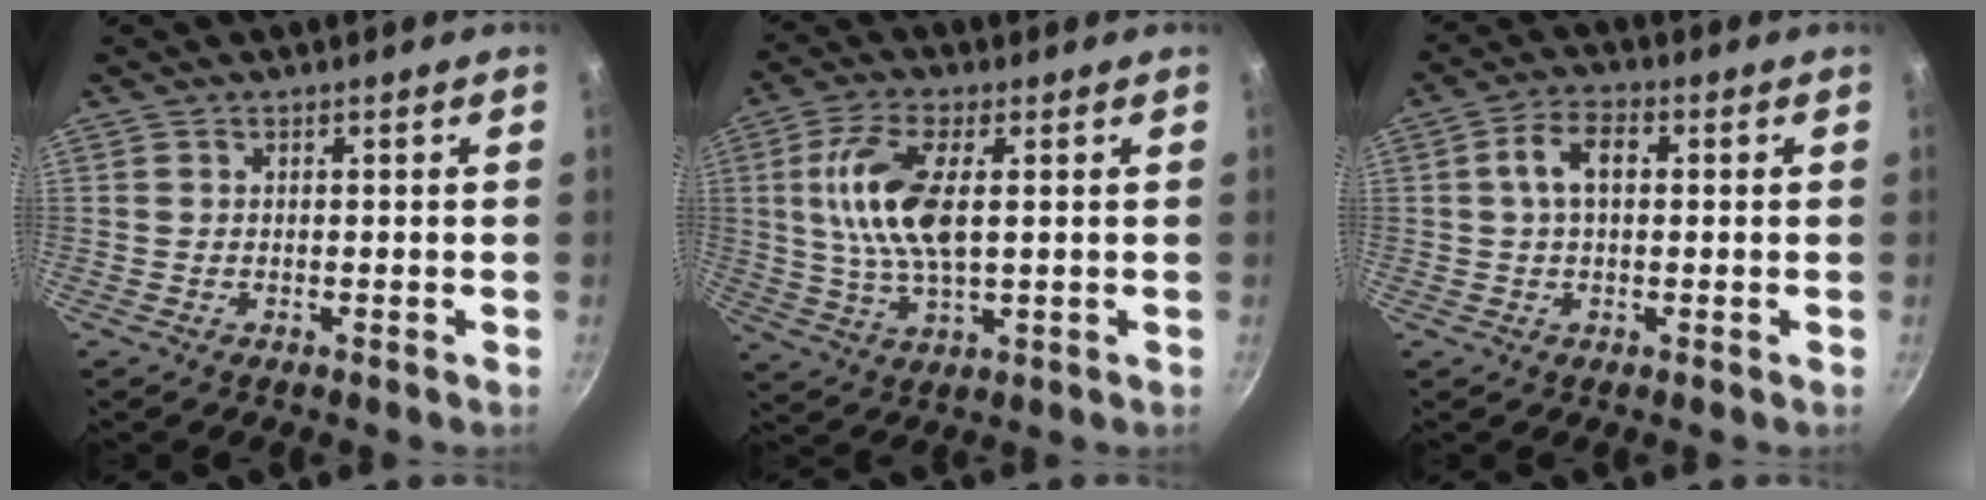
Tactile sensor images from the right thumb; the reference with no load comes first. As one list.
[{"total": 12.3, "force": [2.1, 5.2, 10.9], "torque": [-0.217, 0.001, 0.039]}, {"total": 6.5, "force": [1.0, 3.9, 5.2], "torque": [-0.085, 0.016, 0.011]}]